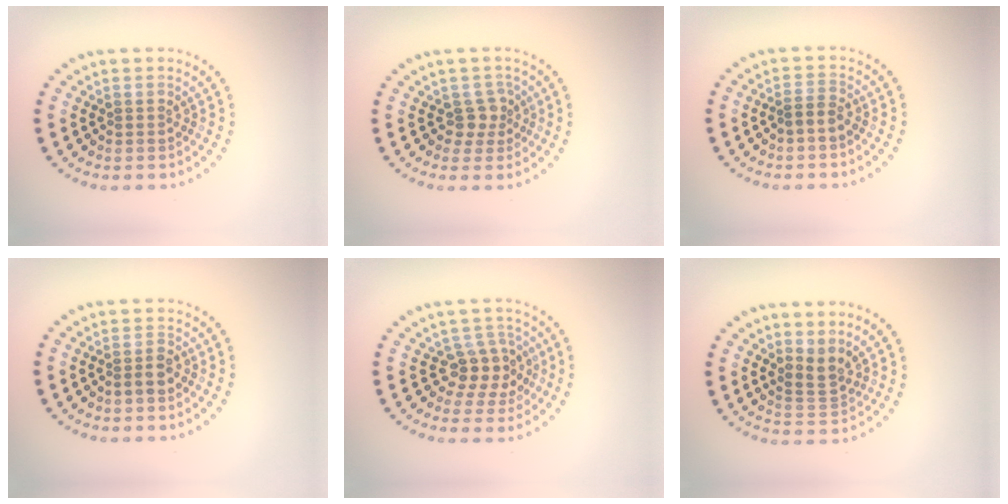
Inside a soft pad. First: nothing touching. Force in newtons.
{"total": 1.8, "press": 1.4, "slide": 1.2}
{"total": 1.1, "press": 0.9, "slide": 0.6}
{"total": 1.3, "press": 1.2, "slide": 0.7}
{"total": 3.0, "press": 2.6, "slide": 1.5}
{"total": 2.3, "press": 1.5, "slide": 1.7}